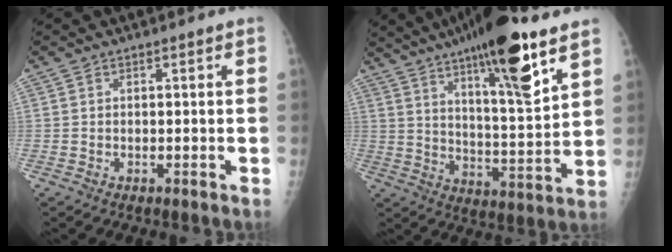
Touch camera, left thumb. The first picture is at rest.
{"total": 19.5, "force": [11.8, 3.8, 15.1], "torque": [-0.225, -0.058, 0.190]}